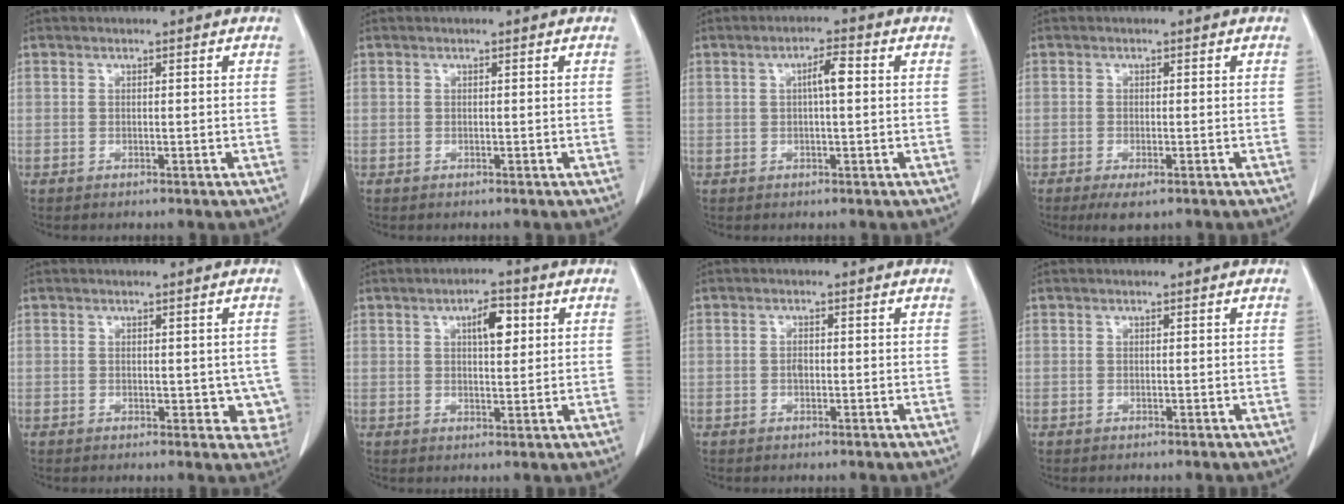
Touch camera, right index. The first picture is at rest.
{"total": 0.0}
{"total": 3.3, "force": [0.5, 0.5, 3.3], "torque": [-0.056, 0.006, 0.007]}
{"total": 3.3, "force": [-2.0, 0.9, 2.4], "torque": [-0.041, -0.006, -0.029]}
{"total": 4.1, "force": [0.1, 2.7, 3.1], "torque": [-0.008, -0.003, 0.004]}
{"total": 4.9, "force": [1.8, 1.7, 4.2], "torque": [-0.068, 0.006, 0.028]}
{"total": 1.1, "force": [-0.1, 0.6, 0.9], "torque": [-0.019, 0.002, -0.003]}
{"total": 0.0}